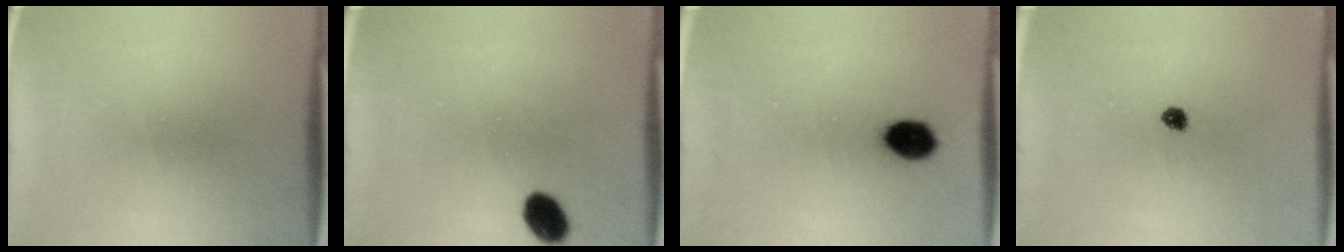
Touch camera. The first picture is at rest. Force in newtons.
{"total": 5.8}
{"total": 6.5}
{"total": 1.9}